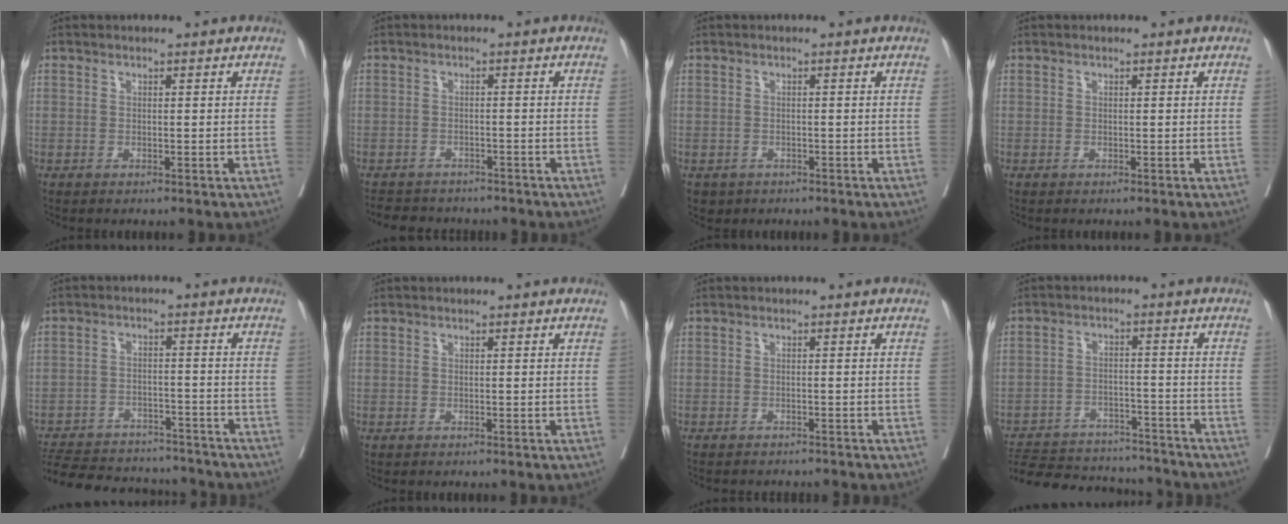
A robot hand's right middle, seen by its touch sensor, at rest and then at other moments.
{"total": 6.9, "force": [-6.3, 2.4, 1.4], "torque": [-0.019, -0.002, -0.087]}
{"total": 2.4, "force": [-1.5, 1.8, 0.3], "torque": [-0.003, 0.002, -0.023]}
{"total": 0.0}
{"total": 18.2, "force": [-16.6, 5.4, 5.1], "torque": [-0.118, 0.001, -0.231]}
{"total": 0.0}
{"total": 6.0, "force": [-5.5, 1.6, 1.6], "torque": [-0.015, -0.004, -0.068]}
{"total": 18.3, "force": [-17.0, 4.6, 4.9], "torque": [-0.107, 0.002, -0.239]}